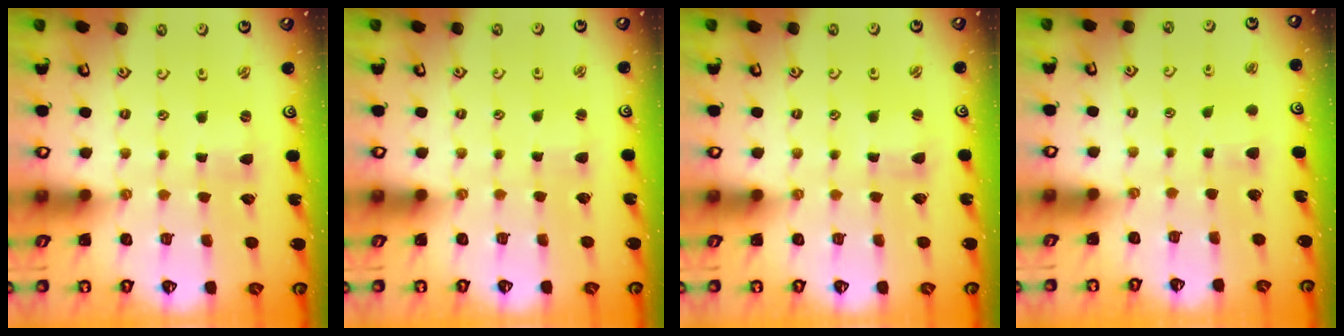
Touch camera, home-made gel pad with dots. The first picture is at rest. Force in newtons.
{"total": 2.1, "press": 2.0, "slide": 0.3}
{"total": 1.7, "press": 1.7, "slide": 0.3}
{"total": 3.9, "press": 3.9, "slide": 0.6}